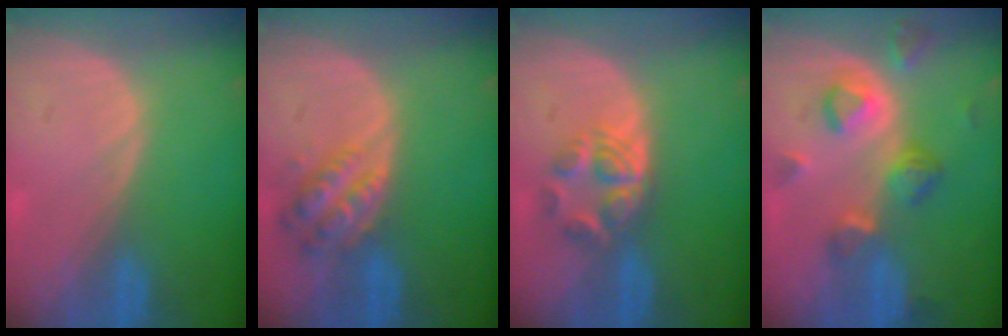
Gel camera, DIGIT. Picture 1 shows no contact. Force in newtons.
{"total": 6.0, "press": 5.5, "slide": 2.3}
{"total": 5.9, "press": 5.0, "slide": 3.2}
{"total": 8.0, "press": 7.2, "slide": 3.5}